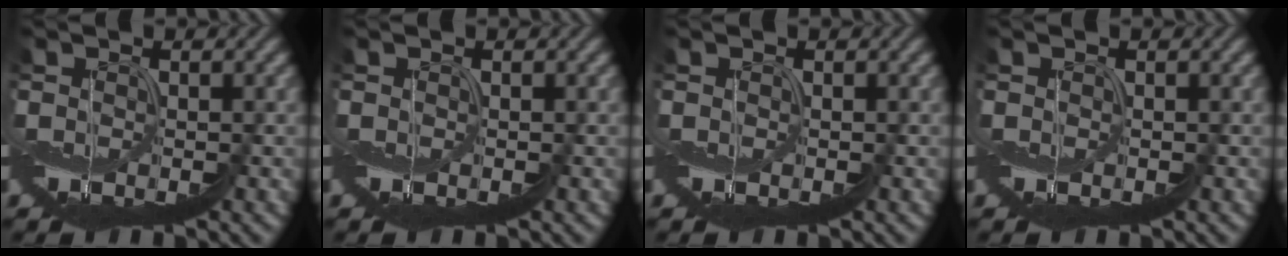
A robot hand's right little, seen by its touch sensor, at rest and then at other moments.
{"total": 0.0}
{"total": 0.0}
{"total": 0.0}